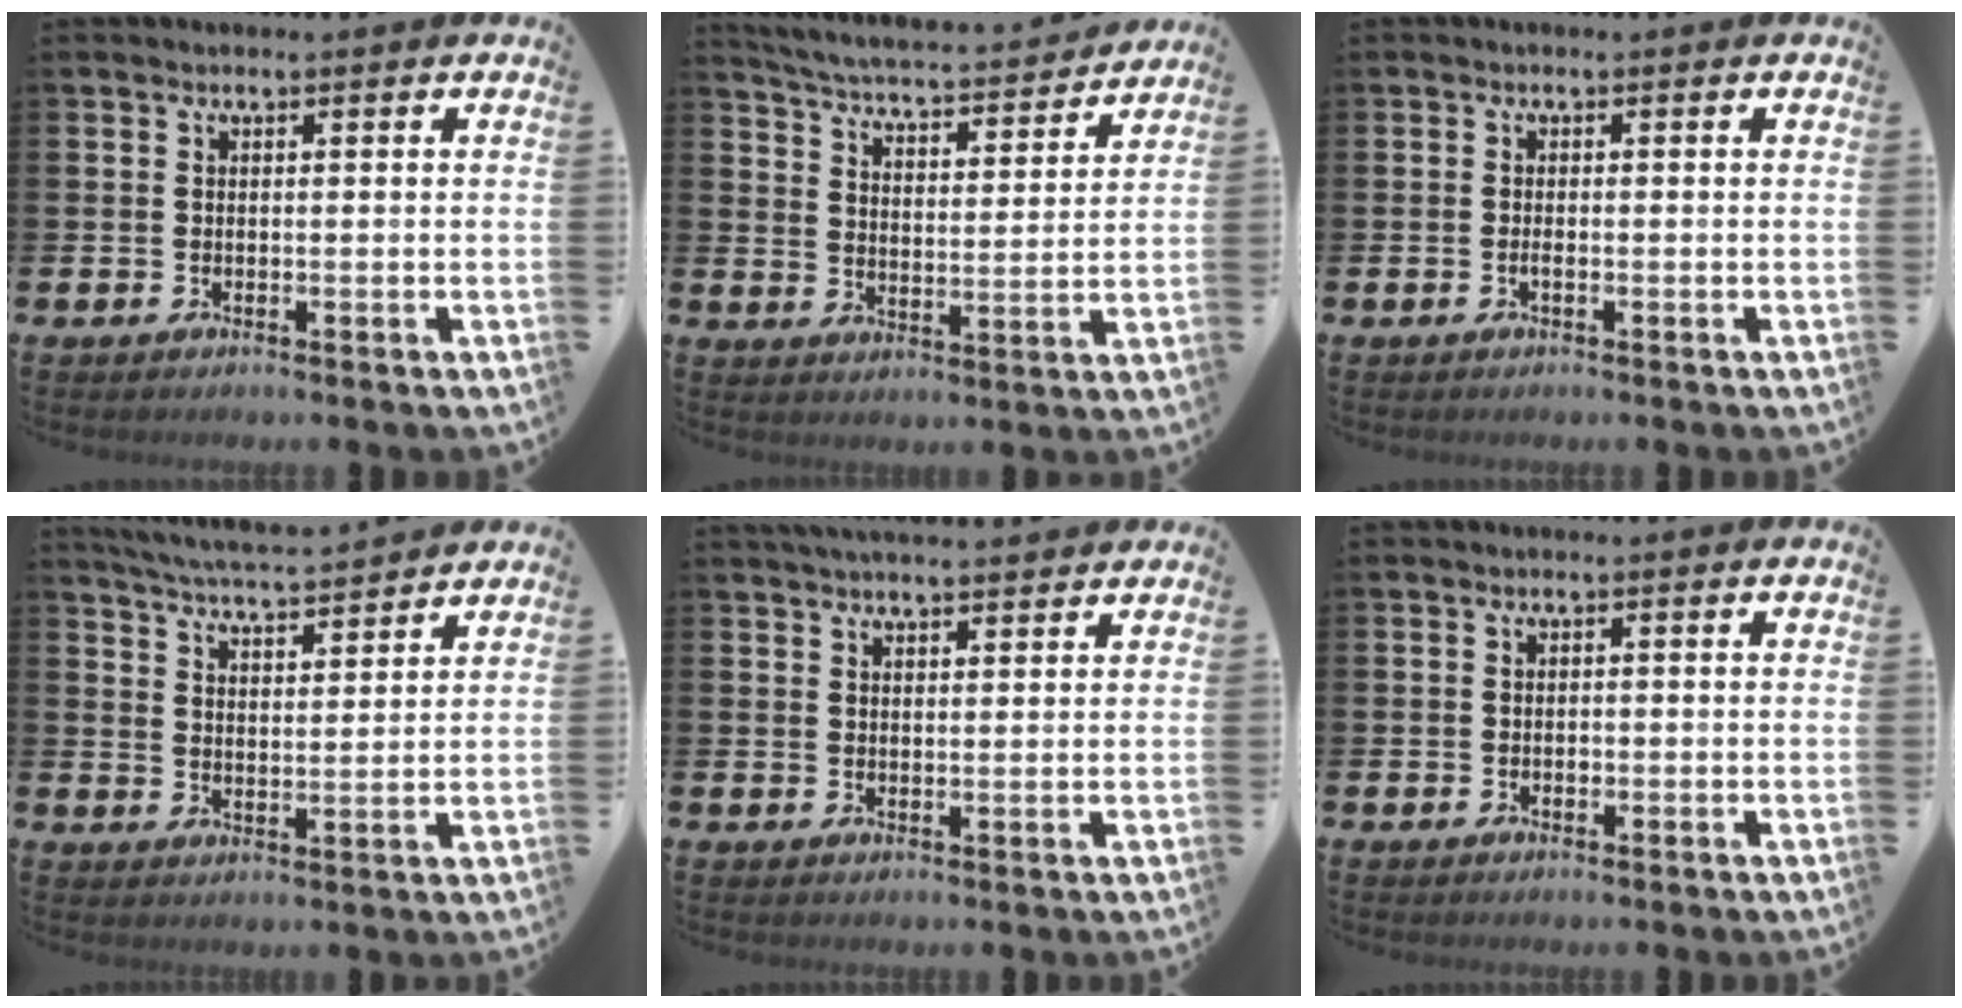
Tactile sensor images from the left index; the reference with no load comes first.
{"total": 4.9, "force": [4.8, 0.3, 0.8], "torque": [-0.040, -0.044, 0.079]}
{"total": 0.5, "force": [-0.2, 0.1, 0.5], "torque": [-0.013, -0.002, -0.003]}
{"total": 5.4, "force": [5.4, 0.0, 0.8], "torque": [-0.036, -0.033, 0.095]}
{"total": 3.3, "force": [3.2, 0.0, 0.6], "torque": [-0.015, -0.010, 0.058]}
{"total": 0.5, "force": [-0.1, 0.5, 0.2], "torque": [-0.001, 0.002, -0.004]}